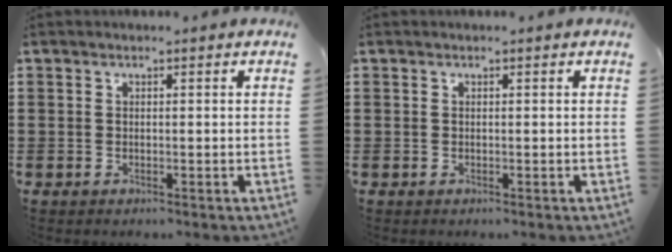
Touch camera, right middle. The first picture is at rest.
{"total": 0.0}